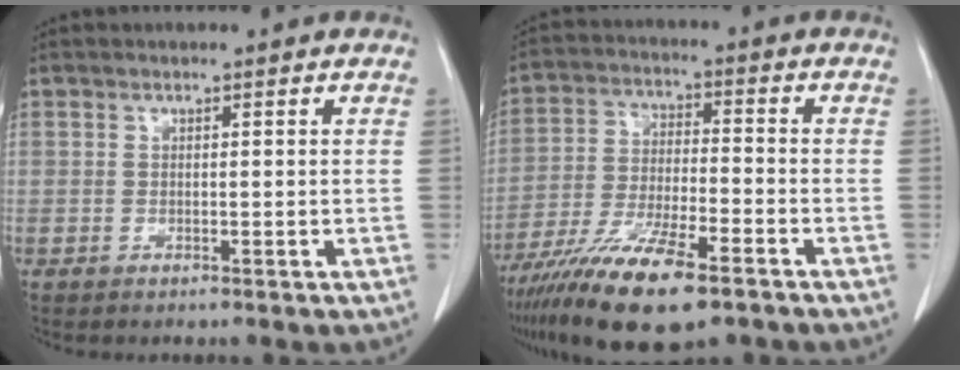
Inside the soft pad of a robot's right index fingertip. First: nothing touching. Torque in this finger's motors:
{"motor_torque": [1.06, -1.08, 1.05, 0.21]}